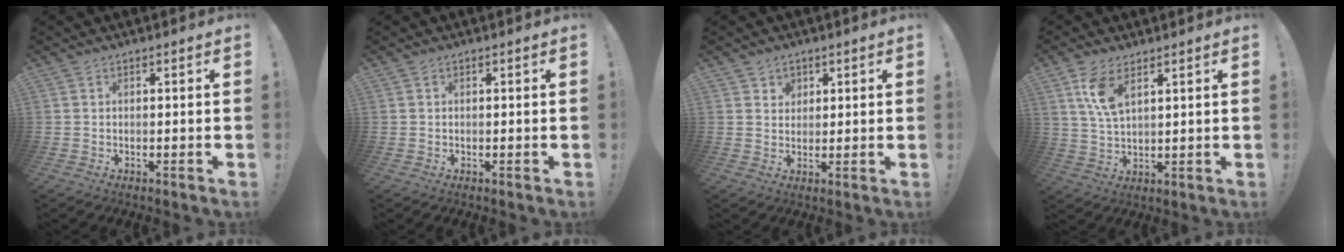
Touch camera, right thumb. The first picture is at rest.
{"total": 0.0}
{"total": 3.6, "force": [2.1, 2.9, 0.5], "torque": [0.003, -0.014, 0.034]}
{"total": 8.2, "force": [4.4, 3.6, 5.9], "torque": [-0.118, -0.018, 0.077]}